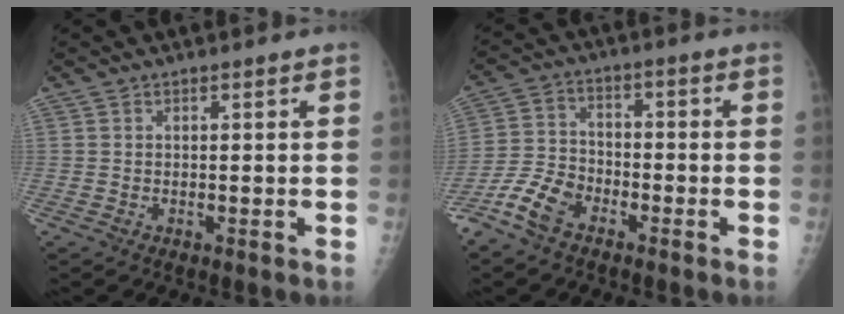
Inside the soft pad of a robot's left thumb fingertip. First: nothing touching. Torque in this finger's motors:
{"motor_torque": [0.15, 0.96, 0.00, 0.08, 0.19]}